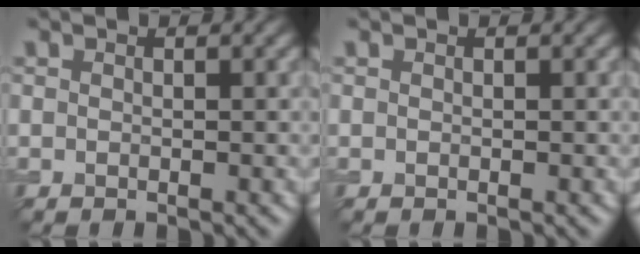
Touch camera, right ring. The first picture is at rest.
{"total": 0.0}